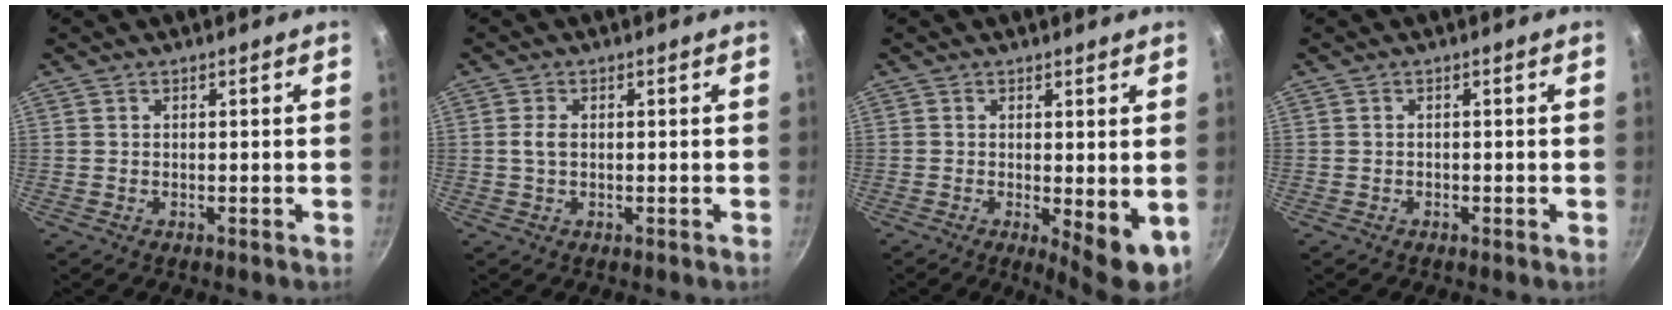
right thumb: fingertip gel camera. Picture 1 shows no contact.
{"total": 2.1, "force": [0.1, 1.3, 1.7], "torque": [-0.032, 0.005, 0.000]}
{"total": 6.9, "force": [-0.6, 2.2, 6.5], "torque": [-0.076, -0.012, -0.001]}
{"total": 0.0}